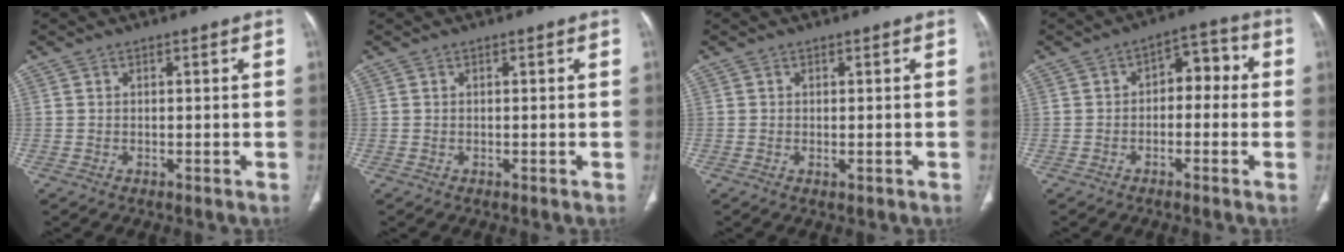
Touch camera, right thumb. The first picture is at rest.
{"total": 0.0}
{"total": 0.8, "force": [-0.3, 0.4, 0.7], "torque": [-0.012, -0.003, -0.001]}
{"total": 6.6, "force": [-0.3, 4.3, 5.0], "torque": [-0.035, 0.038, -0.014]}